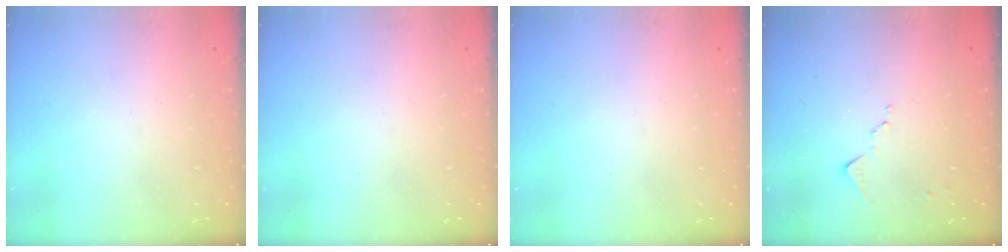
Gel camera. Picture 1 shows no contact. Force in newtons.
{"total": 0.0}
{"total": 0.0}
{"total": 8.1, "press": 8.1, "slide": 0.9}